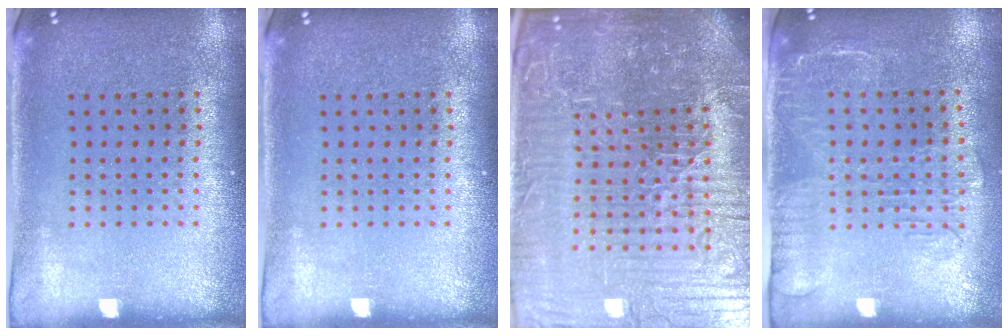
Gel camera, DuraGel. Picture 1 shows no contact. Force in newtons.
{"total": 0.0}
{"total": 7.6, "press": 6.8, "slide": 3.4}
{"total": 1.8, "press": 1.5, "slide": 0.9}